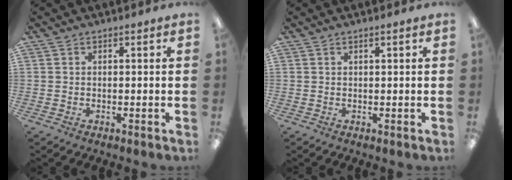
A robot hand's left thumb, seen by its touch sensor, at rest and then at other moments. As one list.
[{"total": 0.6, "force": [0.5, 0.1, 0.4], "torque": [-0.008, 0.001, 0.008]}]